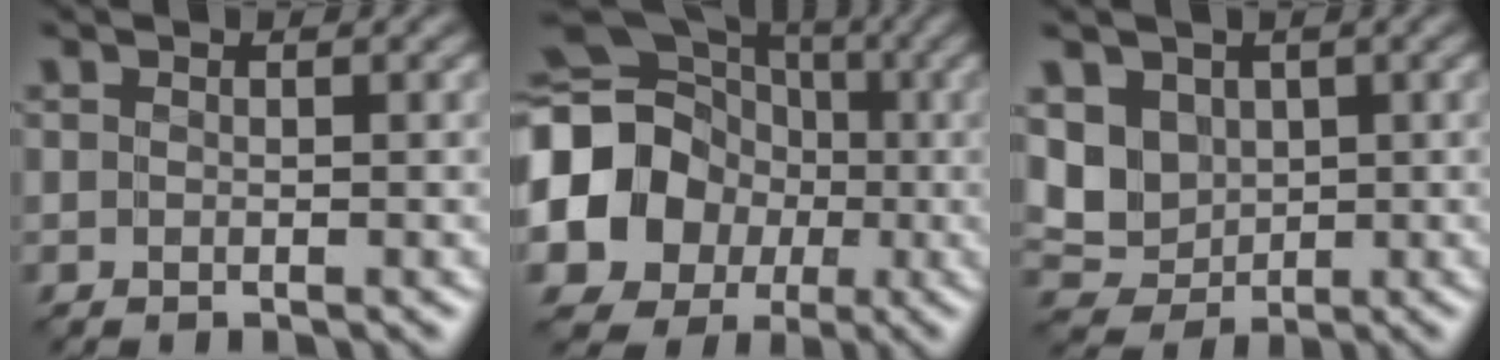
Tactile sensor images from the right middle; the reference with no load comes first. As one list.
[{"total": 14.9, "force": [-1.6, 13.2, 6.7], "torque": [-0.146, -0.009, -0.057]}, {"total": 3.5, "force": [1.0, 3.1, 1.2], "torque": [-0.028, -0.003, 0.015]}]